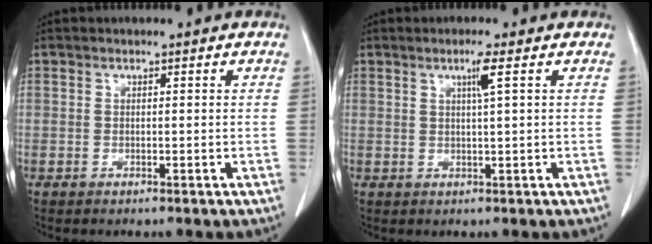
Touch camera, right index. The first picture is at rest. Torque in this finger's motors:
{"motor_torque": [0.21, 0.21, 0.02, 0.03]}